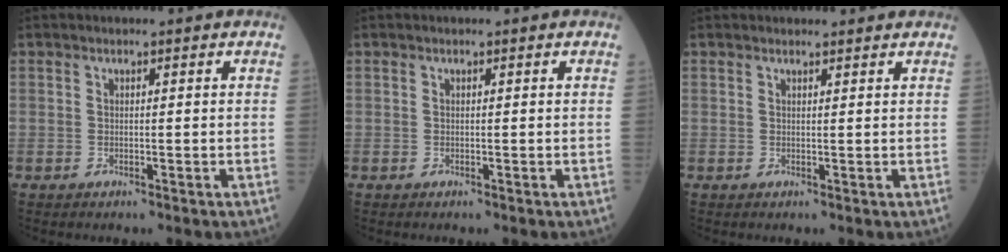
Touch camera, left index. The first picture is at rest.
{"total": 0.0}
{"total": 2.5, "force": [2.5, 0.5, 0.3], "torque": [-0.009, 0.008, 0.028]}